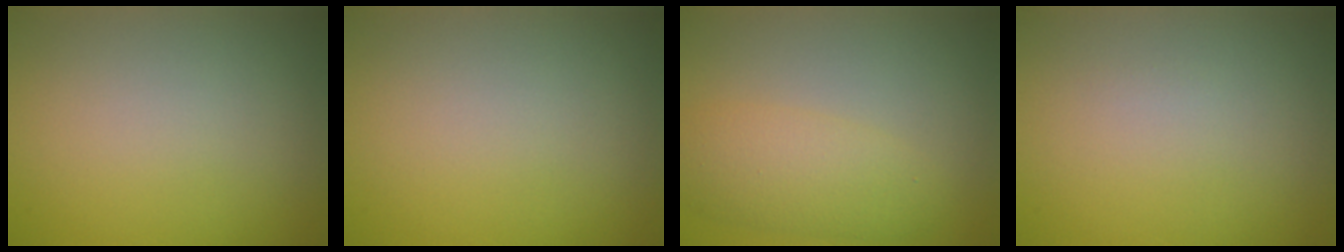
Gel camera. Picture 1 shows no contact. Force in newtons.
{"total": 0.0}
{"total": 4.0, "press": 4.0, "slide": 0.1}
{"total": 0.0}